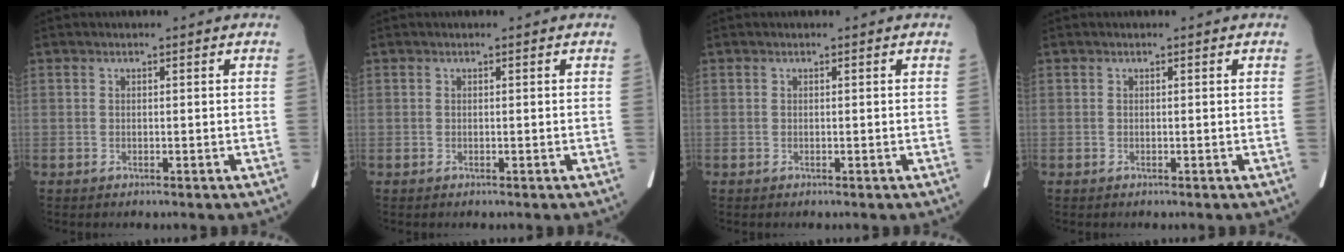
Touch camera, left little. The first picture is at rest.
{"total": 0.0}
{"total": 0.0}
{"total": 0.0}